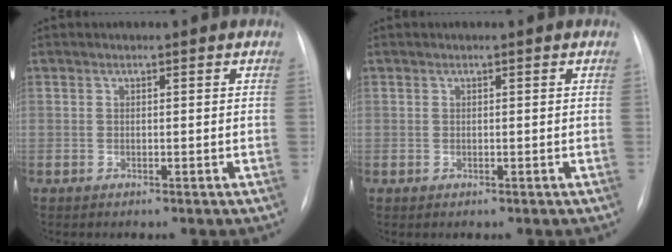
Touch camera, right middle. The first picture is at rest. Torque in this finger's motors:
{"motor_torque": [-0.18, 0.00, -0.07, 0.00]}